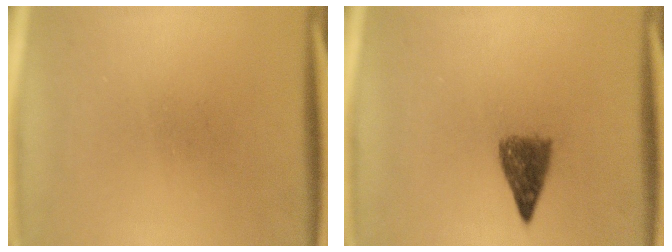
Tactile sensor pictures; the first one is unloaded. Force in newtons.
{"total": 4.0}